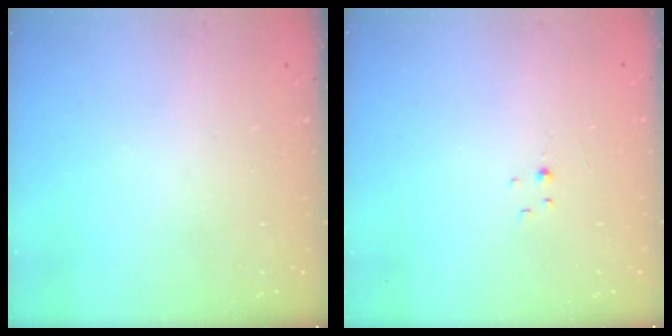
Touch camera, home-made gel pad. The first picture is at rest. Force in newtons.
{"total": 1.1, "press": 1.1, "slide": 0.2}